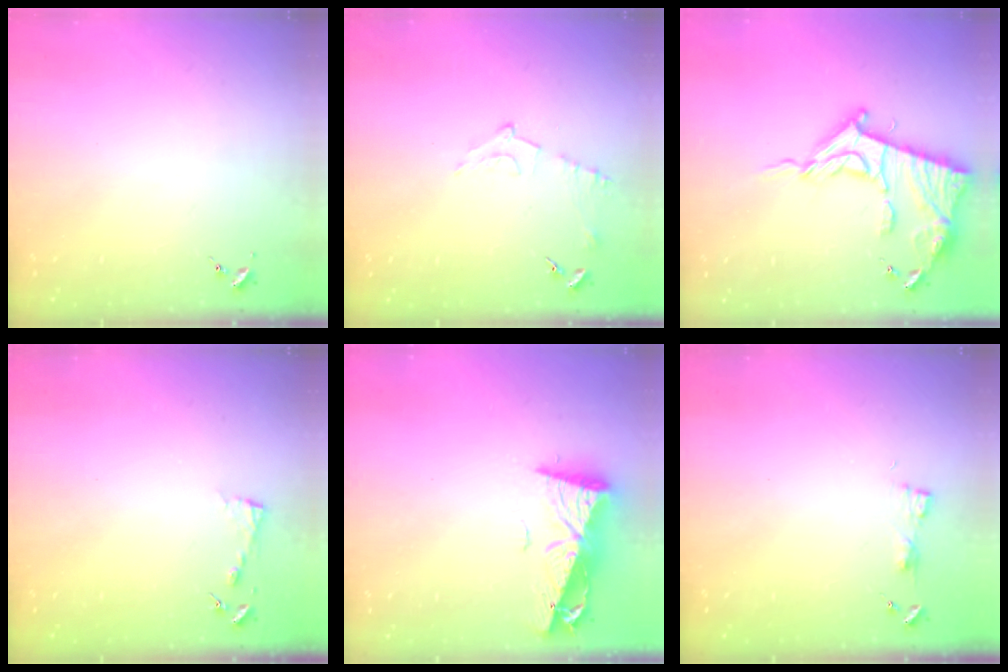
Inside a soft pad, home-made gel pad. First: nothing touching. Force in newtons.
{"total": 5.4, "press": 5.3, "slide": 1.2}
{"total": 16.6, "press": 16.5, "slide": 1.3}
{"total": 2.8, "press": 2.8, "slide": 0.3}
{"total": 10.1, "press": 10.0, "slide": 1.2}
{"total": 2.9, "press": 2.8, "slide": 0.3}